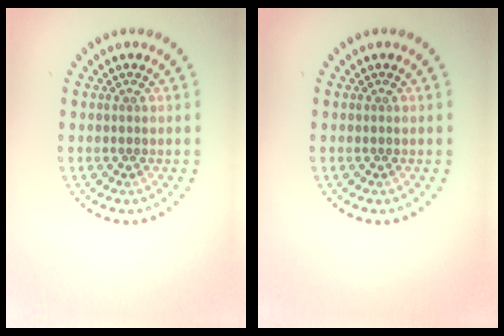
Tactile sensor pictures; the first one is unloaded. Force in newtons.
{"total": 0.0}